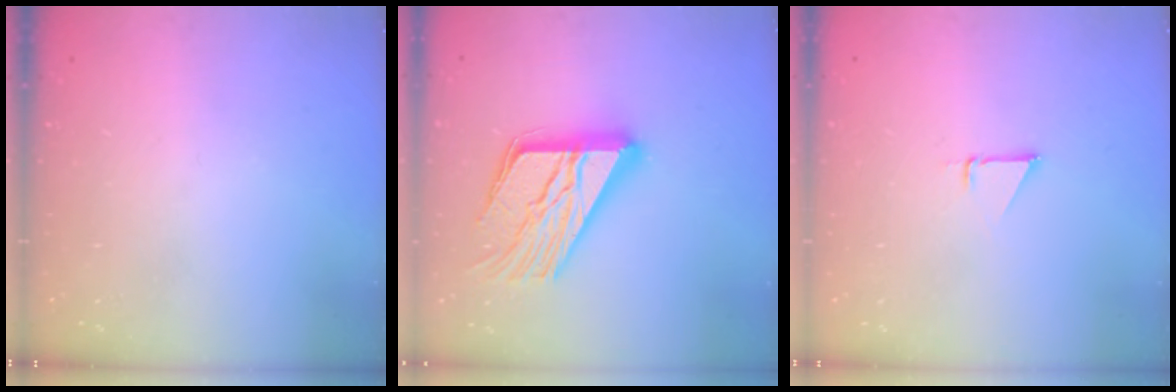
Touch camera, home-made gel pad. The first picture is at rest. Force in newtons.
{"total": 21.0, "press": 20.9, "slide": 2.1}
{"total": 1.5, "press": 1.5, "slide": 0.0}